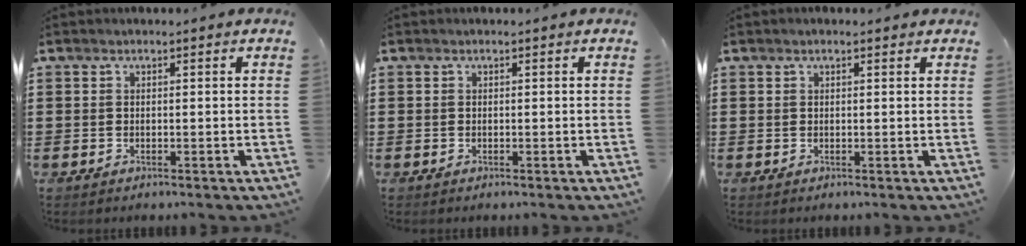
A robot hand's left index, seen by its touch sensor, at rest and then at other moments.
{"total": 0.0}
{"total": 0.7, "force": [0.5, 0.1, 0.5], "torque": [-0.010, 0.002, 0.009]}